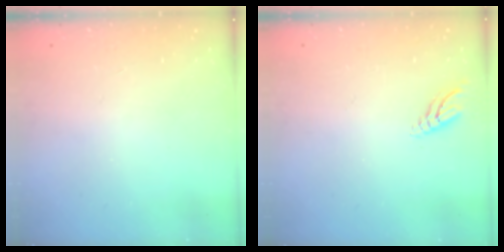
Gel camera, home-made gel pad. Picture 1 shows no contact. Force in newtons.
{"total": 5.0, "press": 5.0, "slide": 0.5}